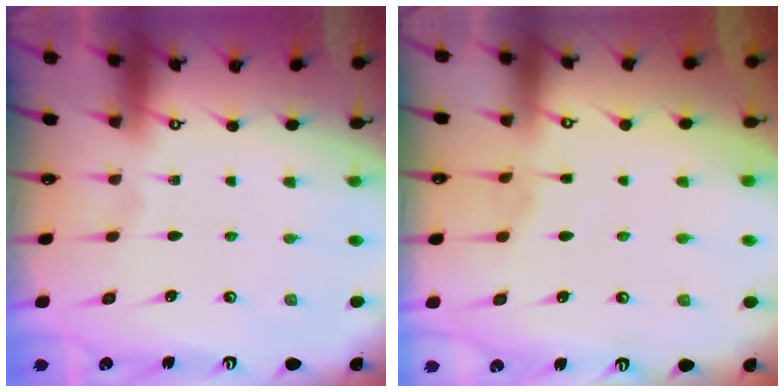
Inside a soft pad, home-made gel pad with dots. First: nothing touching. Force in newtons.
{"total": 2.8, "press": 2.7, "slide": 0.3}